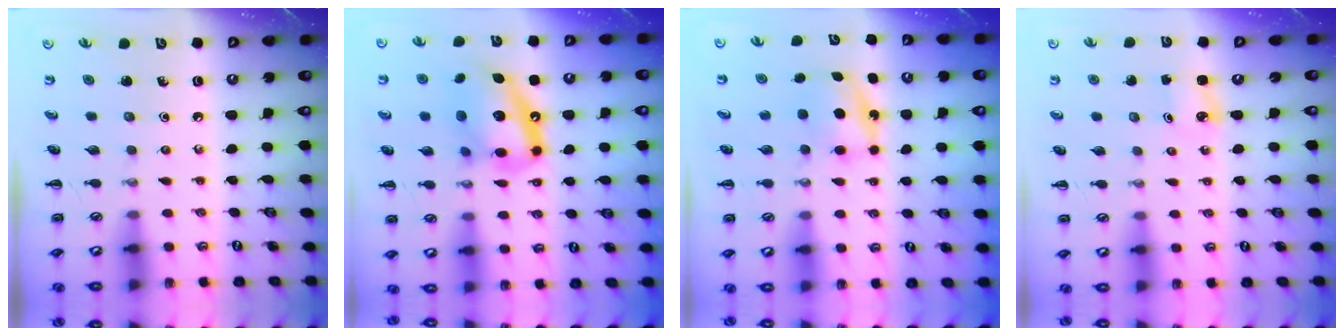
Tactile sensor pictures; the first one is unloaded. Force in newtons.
{"total": 15.8, "press": 15.3, "slide": 3.9}
{"total": 5.1, "press": 4.9, "slide": 1.5}
{"total": 1.5, "press": 1.5, "slide": 0.3}